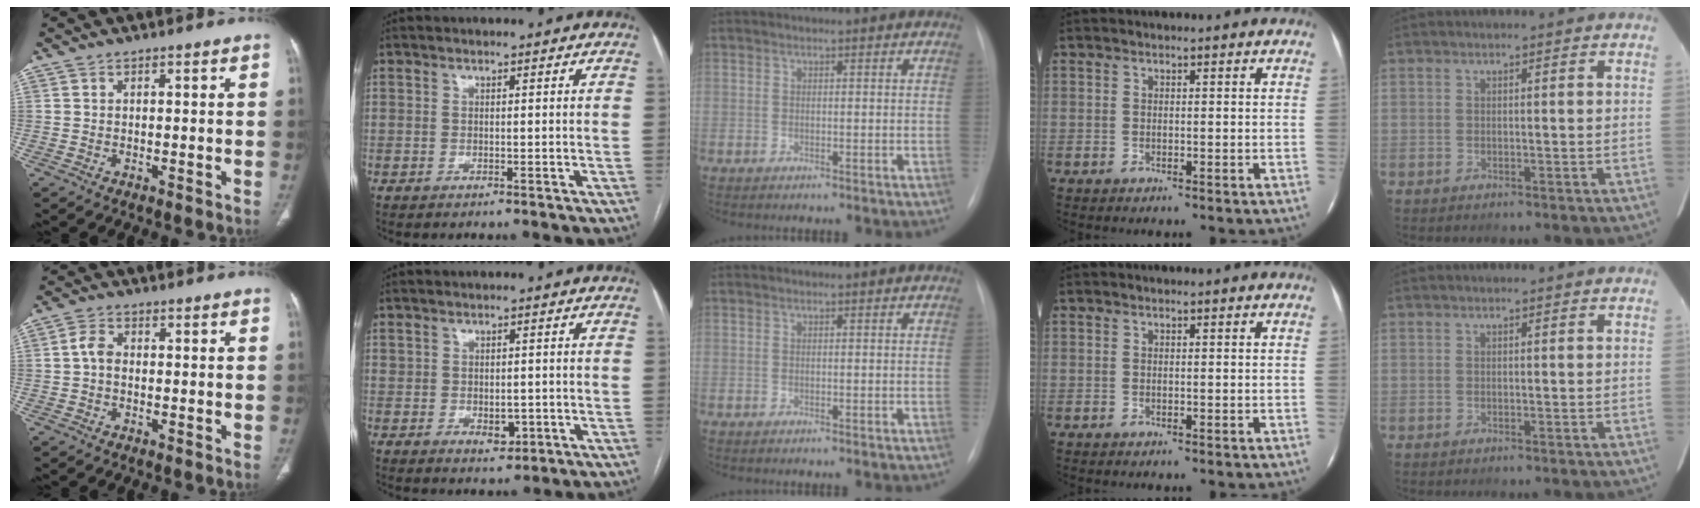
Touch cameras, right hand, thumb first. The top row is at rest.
{"thumb": {"total": 3.2, "force": [-0.1, 2.3, 2.3], "torque": [-0.041, 0.009, -0.007]}, "index": {"total": 3.1, "force": [-0.5, 2.1, 2.2], "torque": [-0.029, 0.000, 0.003]}}